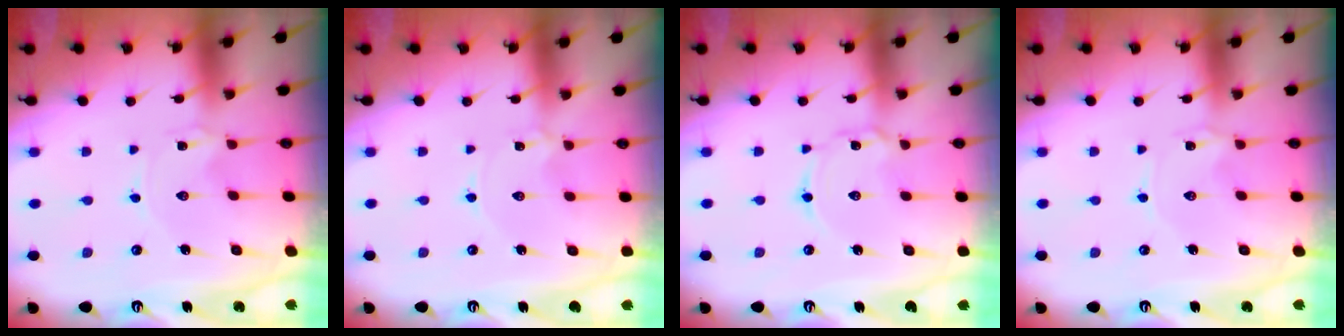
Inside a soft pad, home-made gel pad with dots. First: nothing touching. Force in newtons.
{"total": 0.6, "press": 0.6, "slide": 0.1}
{"total": 2.2, "press": 2.2, "slide": 0.3}
{"total": 1.4, "press": 1.4, "slide": 0.2}